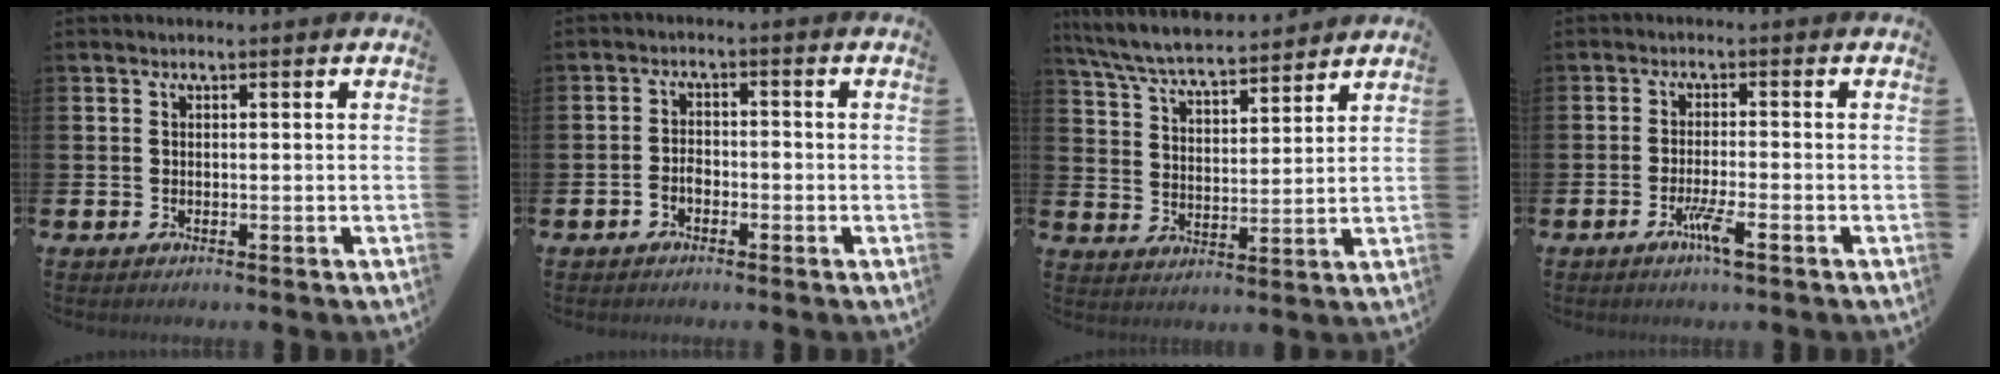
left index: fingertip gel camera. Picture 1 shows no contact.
{"total": 1.9, "force": [-1.2, 1.1, 1.0], "torque": [-0.012, 0.002, -0.027]}
{"total": 7.1, "force": [6.8, 0.8, 1.9], "torque": [-0.061, -0.041, 0.120]}
{"total": 3.3, "force": [-1.9, 0.3, 2.7], "torque": [-0.055, -0.004, -0.033]}